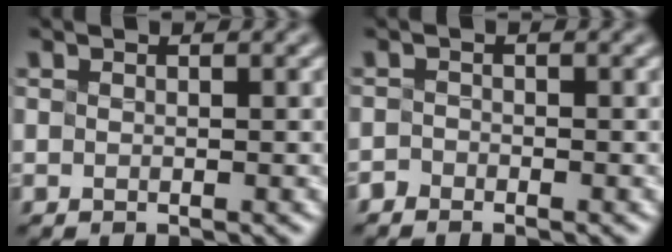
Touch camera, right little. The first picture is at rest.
{"total": 1.3, "force": [-1.1, -0.3, -0.6], "torque": [0.009, -0.002, -0.013]}